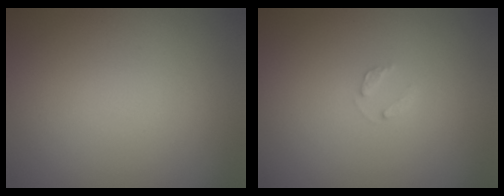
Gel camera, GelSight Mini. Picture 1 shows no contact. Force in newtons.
{"total": 0.9, "press": 0.9, "slide": 0.2}